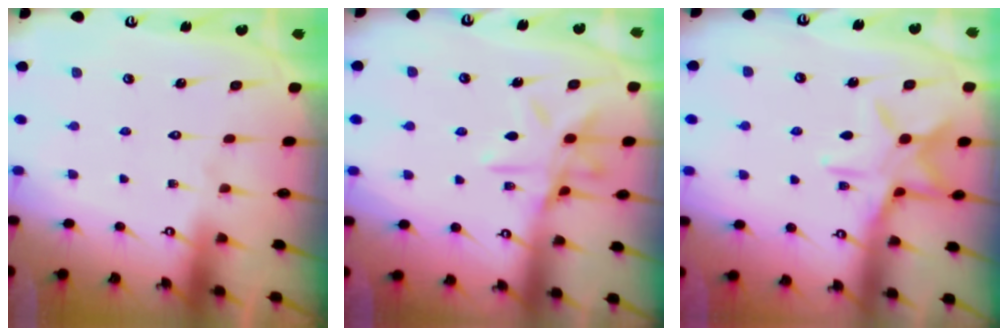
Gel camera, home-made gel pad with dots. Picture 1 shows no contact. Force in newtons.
{"total": 12.0, "press": 11.9, "slide": 0.8}
{"total": 10.8, "press": 10.8, "slide": 0.6}